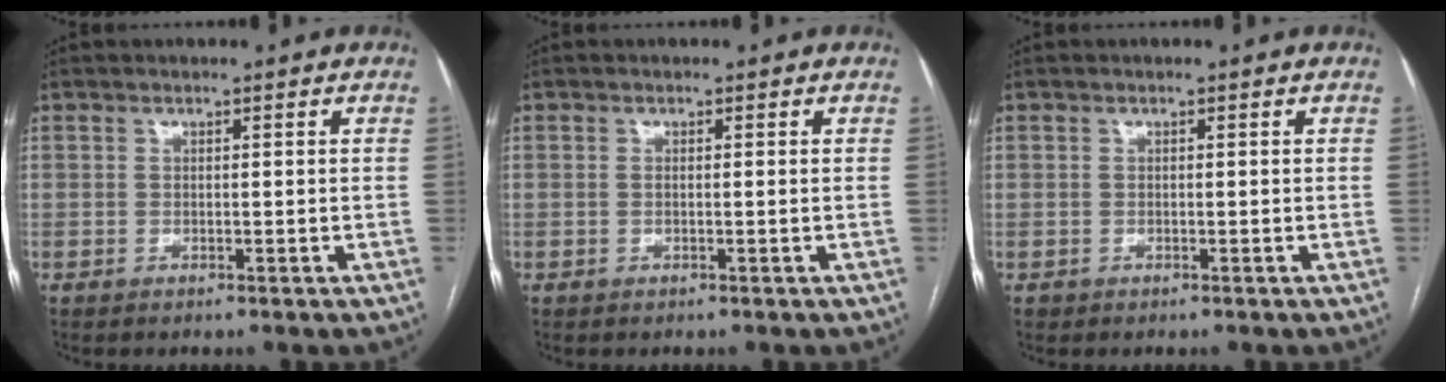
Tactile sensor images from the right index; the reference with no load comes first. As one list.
[{"total": 0.5, "force": [0.0, 0.0, 0.5], "torque": [-0.013, -0.001, 0.000]}, {"total": 0.5, "force": [-0.2, 0.5, 0.0], "torque": [0.003, 0.006, -0.005]}]